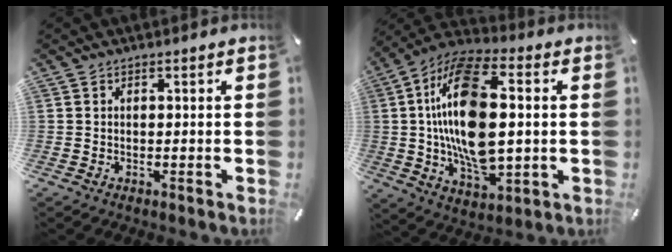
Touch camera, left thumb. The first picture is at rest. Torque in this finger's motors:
{"motor_torque": [2.11, 2.90, 2.19, 0.58, 0.77]}